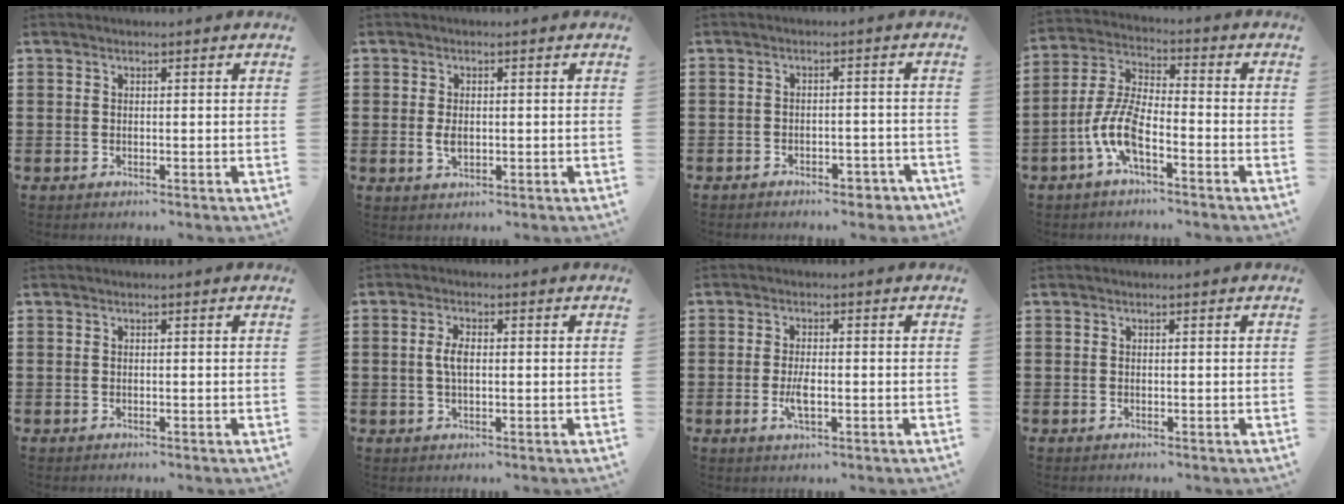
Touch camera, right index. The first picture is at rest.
{"total": 2.3, "force": [-0.1, 1.3, 1.9], "torque": [-0.043, -0.001, -0.003]}
{"total": 2.7, "force": [-2.6, 0.6, 0.6], "torque": [-0.016, 0.000, -0.052]}
{"total": 7.8, "force": [-3.9, 2.3, 6.4], "torque": [-0.162, -0.010, -0.081]}
{"total": 0.0}
{"total": 3.4, "force": [0.2, 1.4, 3.1], "torque": [-0.069, 0.001, -0.001]}
{"total": 3.5, "force": [-0.8, 1.1, 3.3], "torque": [-0.072, -0.007, -0.016]}
{"total": 0.0}